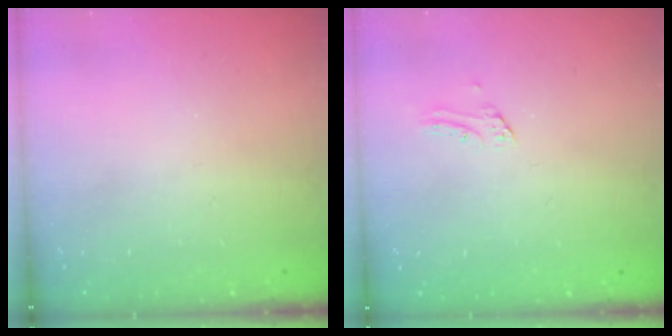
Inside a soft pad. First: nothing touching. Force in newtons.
{"total": 1.4, "press": 1.4, "slide": 0.1}